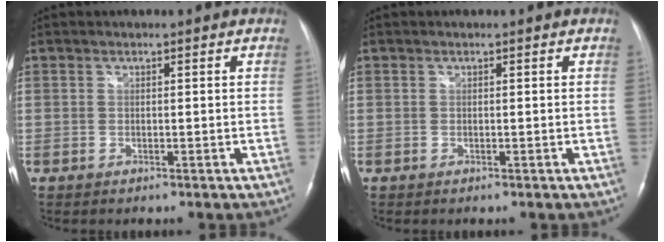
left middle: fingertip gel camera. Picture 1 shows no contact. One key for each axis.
{"total": 0.0}